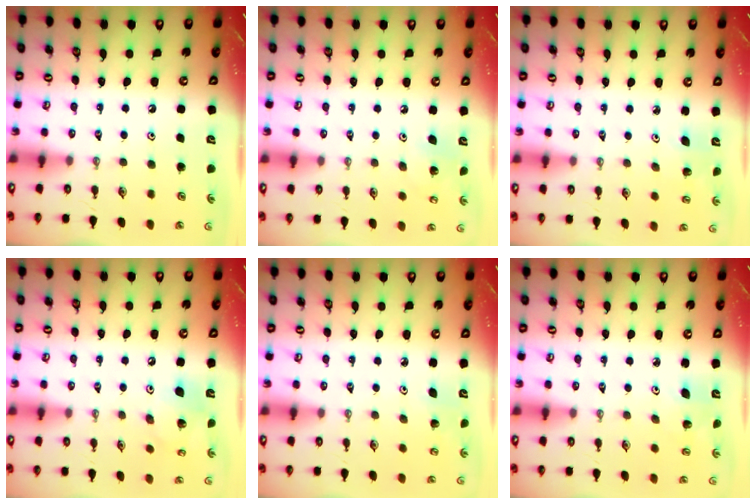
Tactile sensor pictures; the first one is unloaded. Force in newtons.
{"total": 6.3, "press": 6.3, "slide": 0.4}
{"total": 4.8, "press": 4.6, "slide": 1.3}
{"total": 12.3, "press": 12.2, "slide": 1.6}
{"total": 2.9, "press": 2.8, "slide": 0.3}
{"total": 5.5, "press": 5.1, "slide": 1.9}